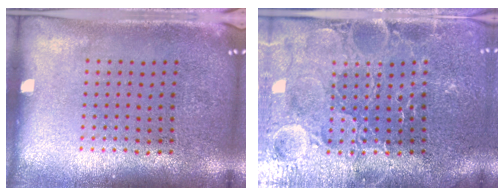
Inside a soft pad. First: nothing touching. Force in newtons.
{"total": 3.8, "press": 3.7, "slide": 0.8}